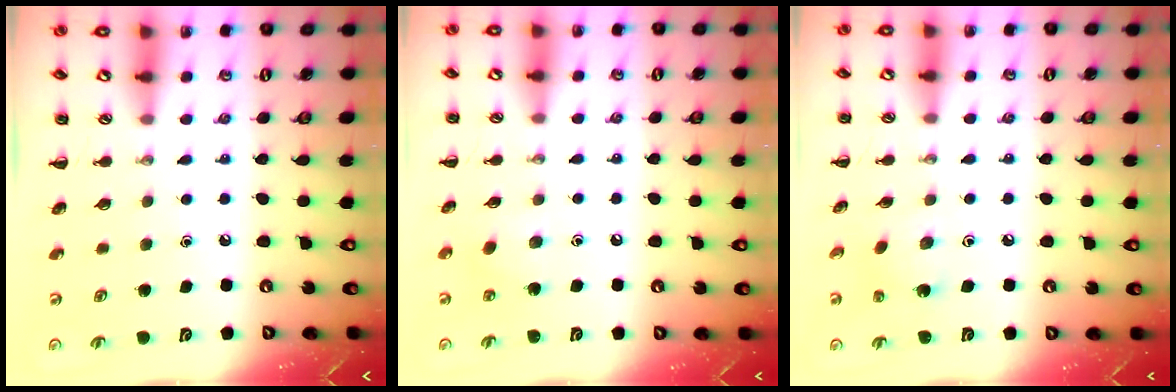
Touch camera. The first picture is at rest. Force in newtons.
{"total": 5.4, "press": 5.2, "slide": 1.4}
{"total": 1.7, "press": 1.7, "slide": 0.5}